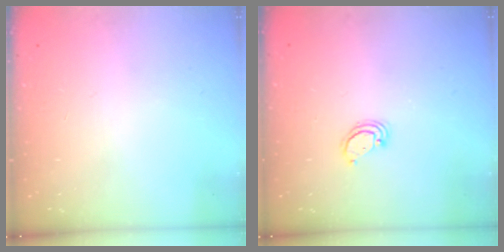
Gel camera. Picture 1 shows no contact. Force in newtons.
{"total": 2.8, "press": 2.8, "slide": 0.2}